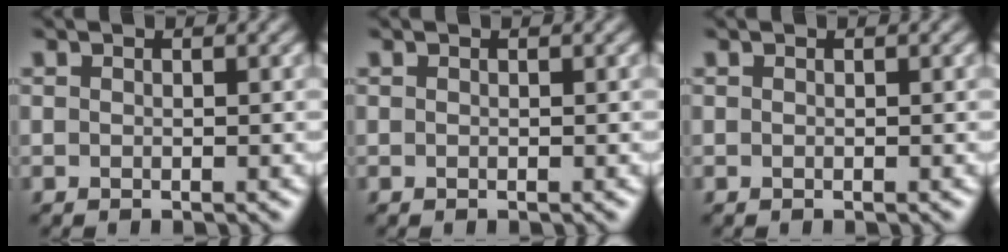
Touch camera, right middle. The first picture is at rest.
{"total": 0.0}
{"total": 0.0}